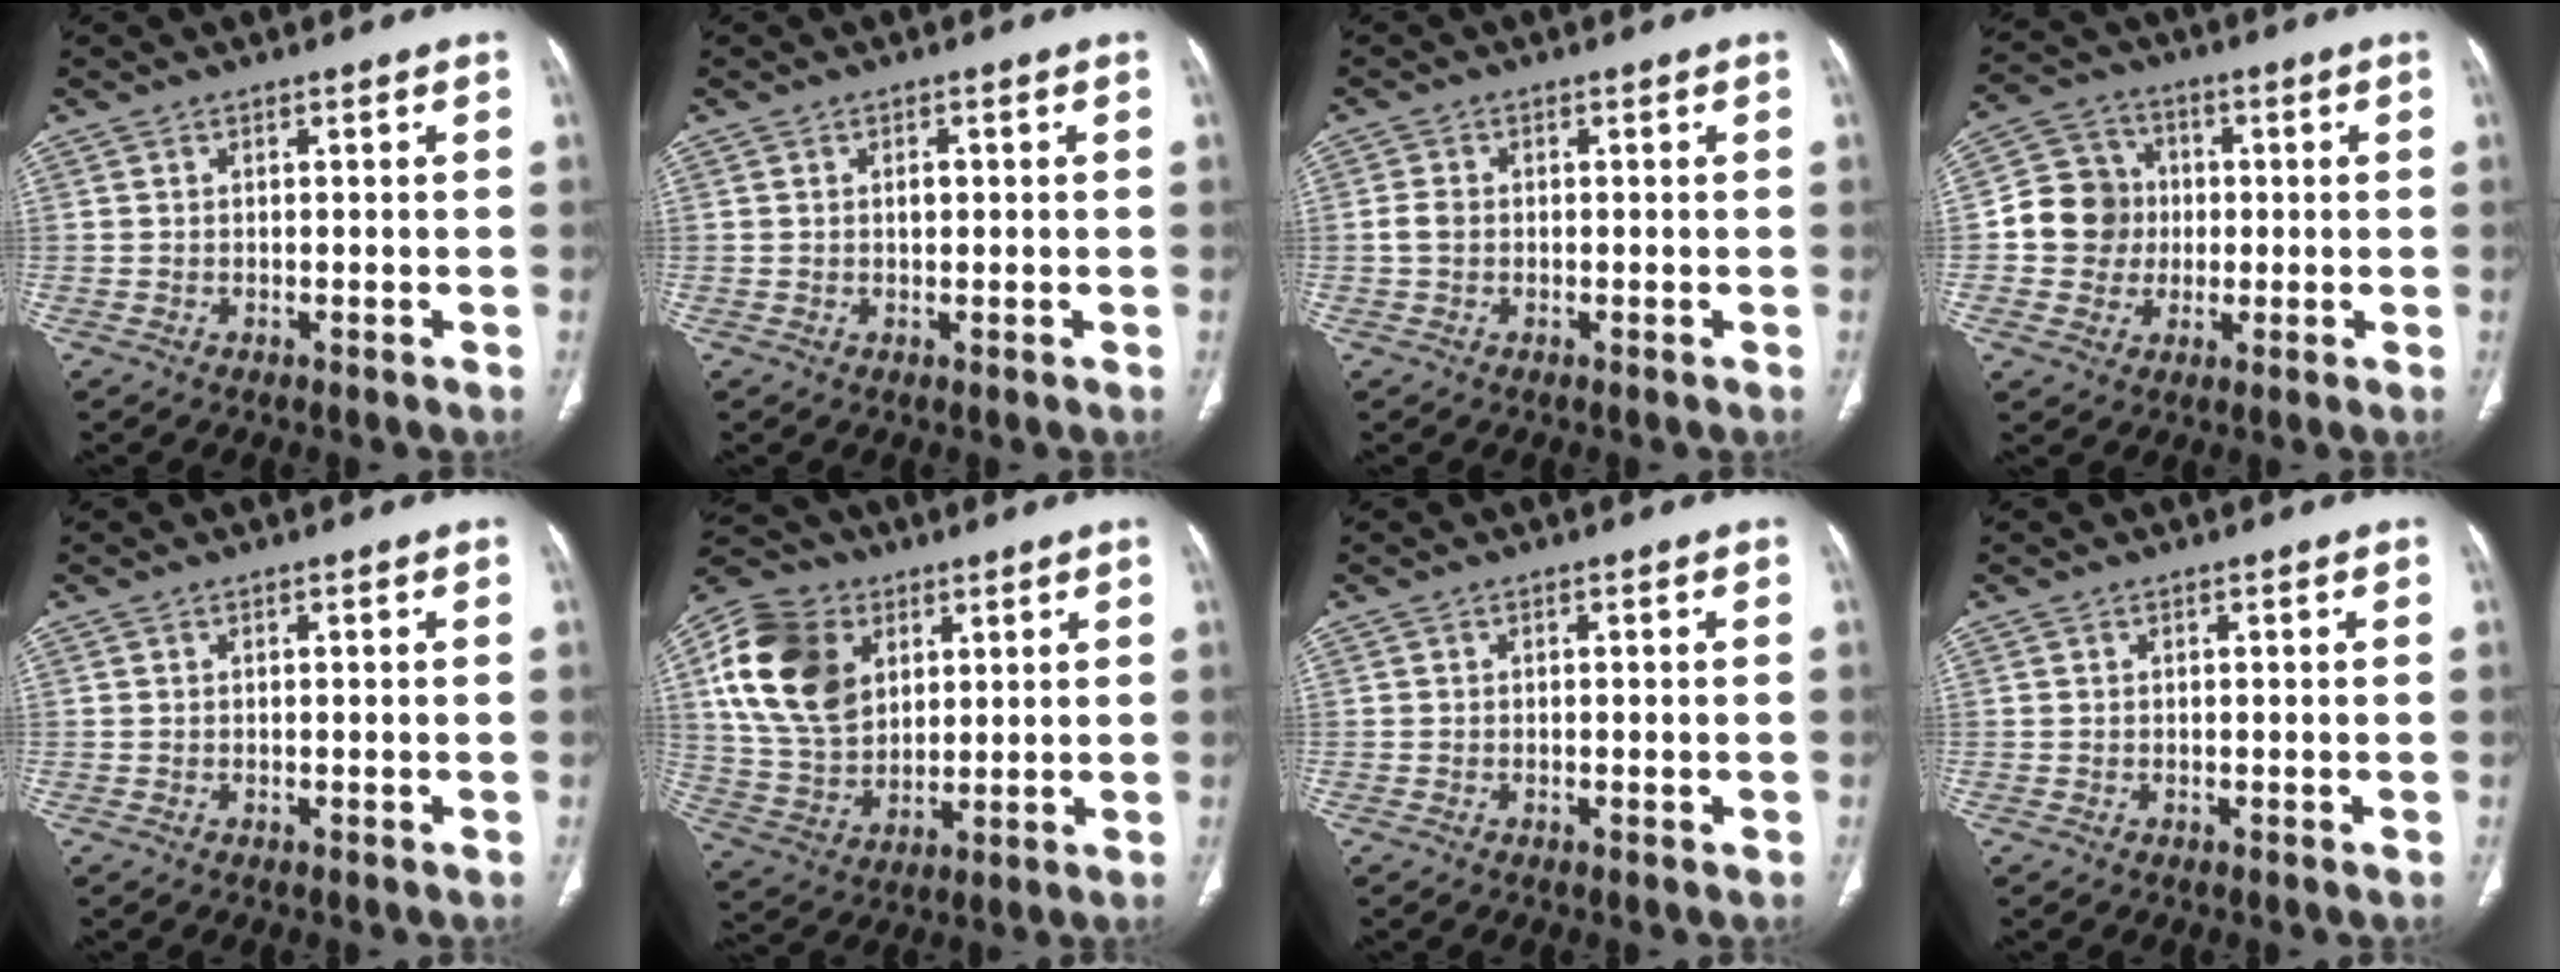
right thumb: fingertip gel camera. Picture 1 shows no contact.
{"total": 1.4, "force": [0.3, 0.8, 1.1], "torque": [-0.015, 0.001, 0.005]}
{"total": 2.0, "force": [-0.3, 1.5, 1.3], "torque": [-0.029, 0.004, -0.007]}
{"total": 10.4, "force": [-0.3, 9.8, 3.4], "torque": [-0.029, 0.021, -0.009]}
{"total": 0.0}
{"total": 18.7, "force": [6.0, 13.6, 11.4], "torque": [-0.208, -0.006, 0.117]}
{"total": 0.7, "force": [-0.2, 0.3, 0.6], "torque": [-0.009, -0.001, -0.003]}
{"total": 0.0}